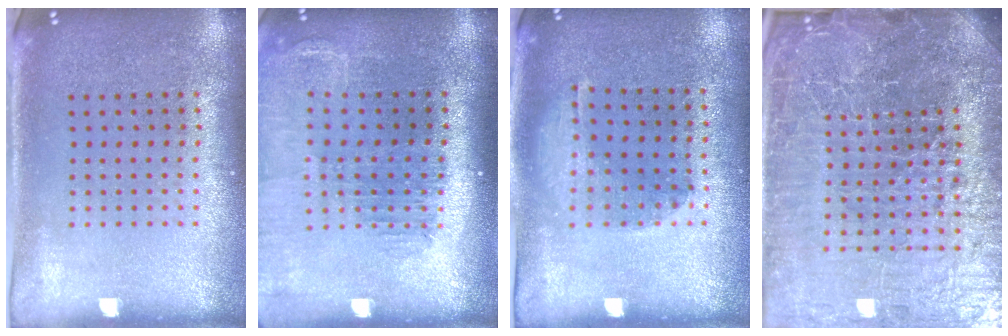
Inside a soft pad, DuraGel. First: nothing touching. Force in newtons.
{"total": 1.4, "press": 1.3, "slide": 0.3}
{"total": 1.1, "press": 1.1, "slide": 0.1}
{"total": 7.6, "press": 6.6, "slide": 3.9}